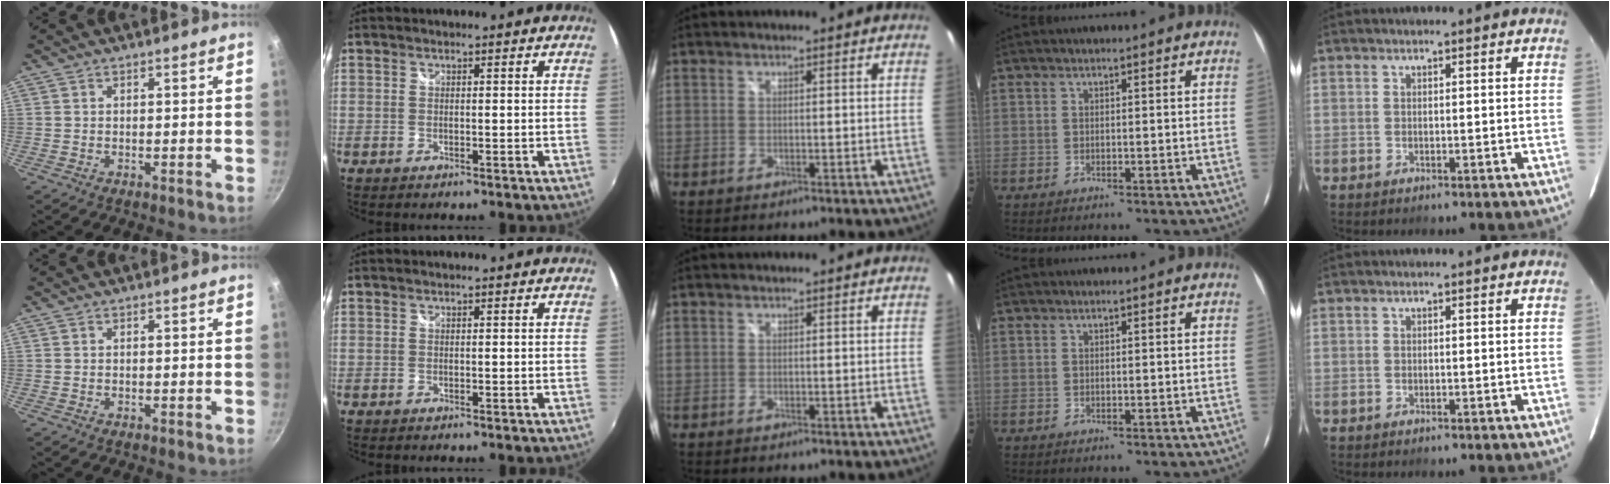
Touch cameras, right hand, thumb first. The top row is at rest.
{}